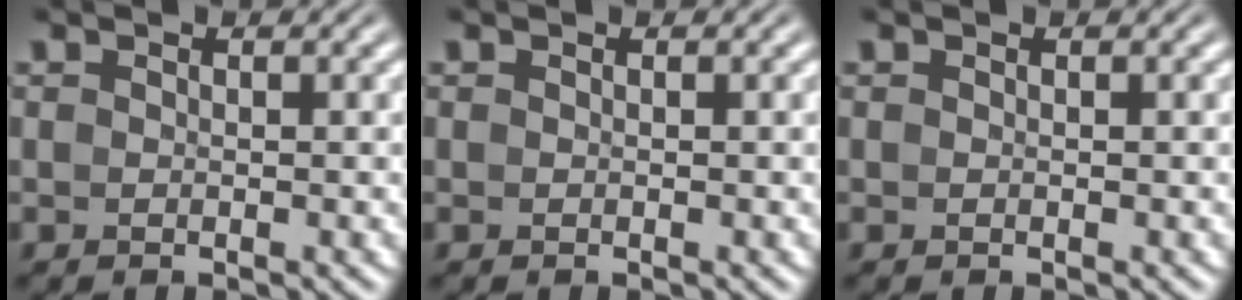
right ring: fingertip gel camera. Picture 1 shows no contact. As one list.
[{"total": 0.0}, {"total": 0.0}]